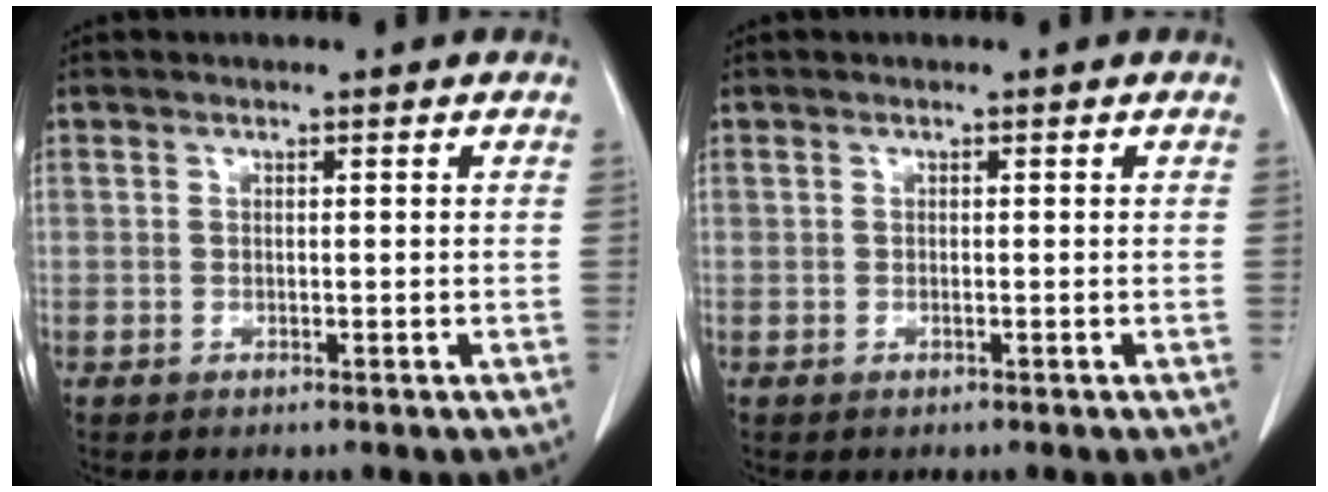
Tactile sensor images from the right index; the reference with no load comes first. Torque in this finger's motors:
{"motor_torque": [-0.01, 0.09, 0.01, 0.00]}